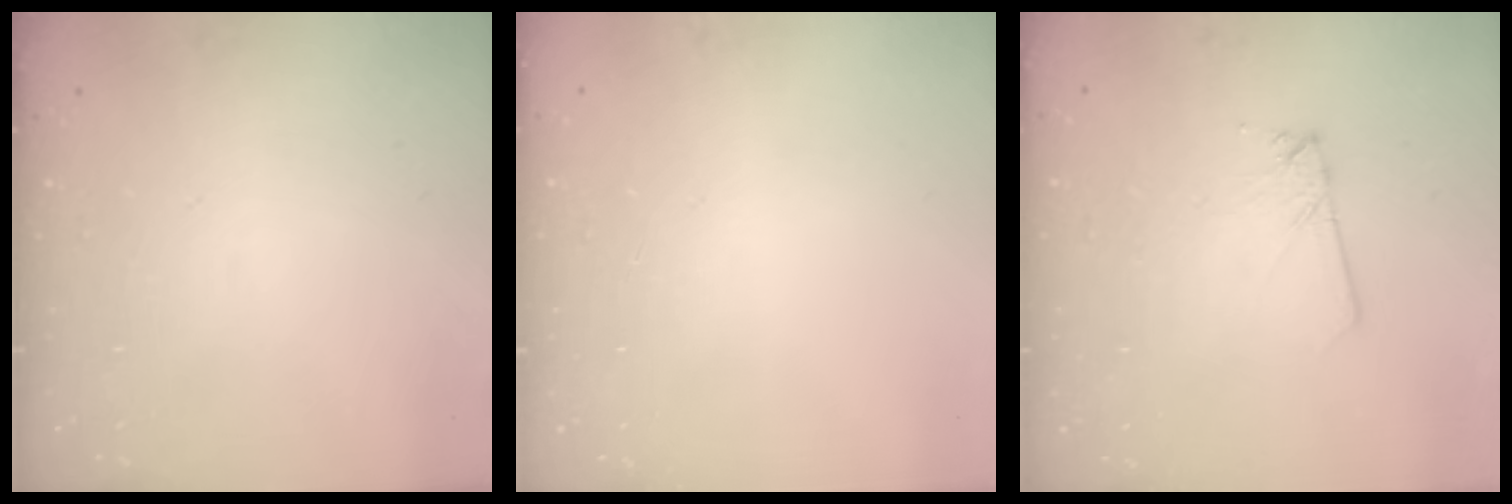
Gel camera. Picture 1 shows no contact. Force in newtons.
{"total": 0.0}
{"total": 3.5, "press": 3.5, "slide": 0.4}